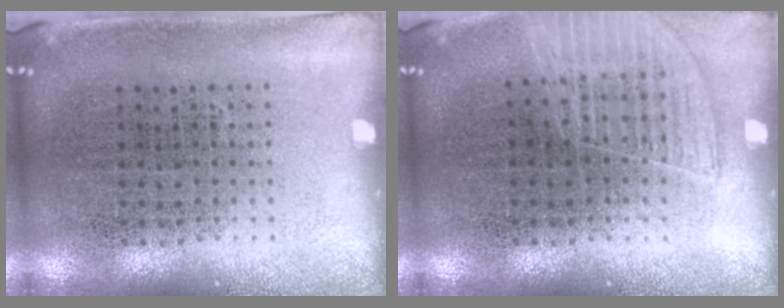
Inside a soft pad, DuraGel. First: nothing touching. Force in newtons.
{"total": 1.2, "press": 1.2, "slide": 0.2}